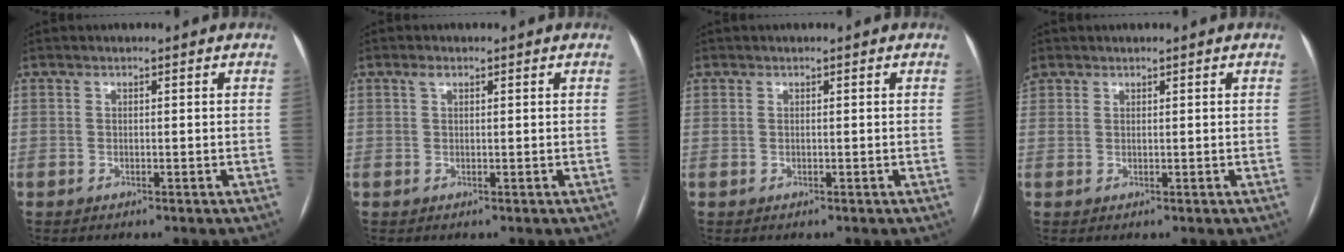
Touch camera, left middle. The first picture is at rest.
{"total": 1.1, "force": [0.6, 0.5, 0.7], "torque": [-0.017, 0.009, 0.012]}
{"total": 2.7, "force": [-1.3, -2.2, -1.0], "torque": [0.020, -0.008, -0.019]}
{"total": 1.1, "force": [-0.1, -0.9, -0.6], "torque": [0.007, -0.002, 0.007]}